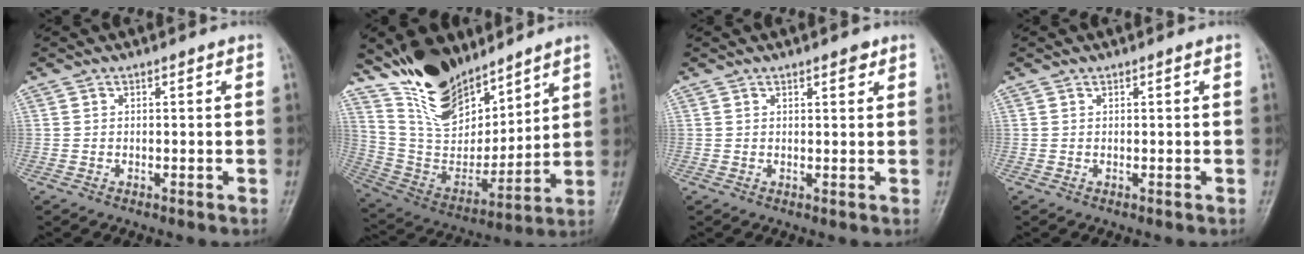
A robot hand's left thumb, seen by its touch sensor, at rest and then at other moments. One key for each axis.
{"total": 18.0, "fx": 13.4, "fy": 8.4, "fz": 8.7, "tx": -0.100, "ty": -0.075, "tz": 0.256}
{"total": 1.9, "fx": 1.2, "fy": 0.7, "fz": 1.2, "tx": -0.010, "ty": -0.006, "tz": 0.016}
{"total": 0.0}